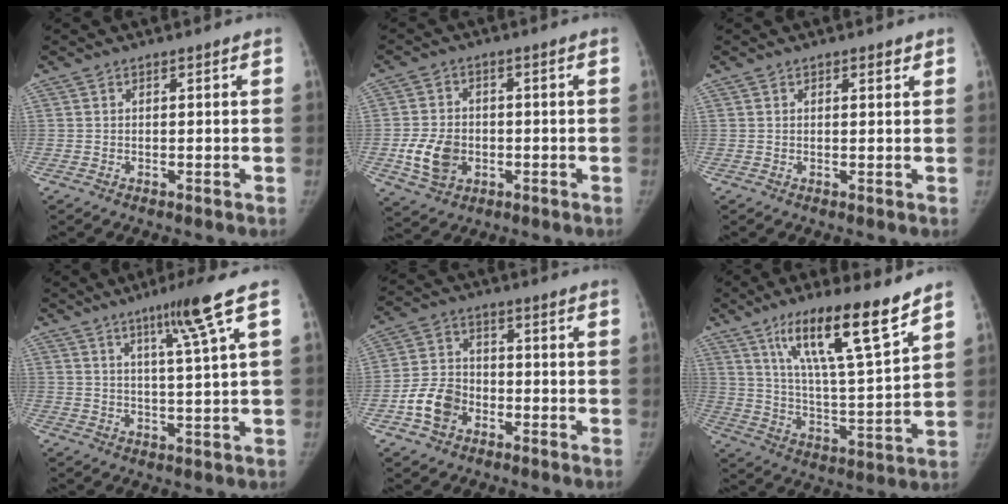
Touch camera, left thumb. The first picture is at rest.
{"total": 8.3, "force": [-2.0, 6.3, 5.0], "torque": [-0.079, 0.008, -0.030]}
{"total": 0.9, "force": [0.6, 0.4, 0.6], "torque": [-0.001, -0.001, 0.006]}
{"total": 8.3, "force": [4.2, -1.2, 7.1], "torque": [-0.116, -0.022, 0.072]}
{"total": 8.2, "force": [-3.6, 6.2, 4.1], "torque": [-0.065, 0.025, -0.068]}
{"total": 17.4, "force": [11.3, 2.4, 13.0], "torque": [-0.204, -0.063, 0.198]}